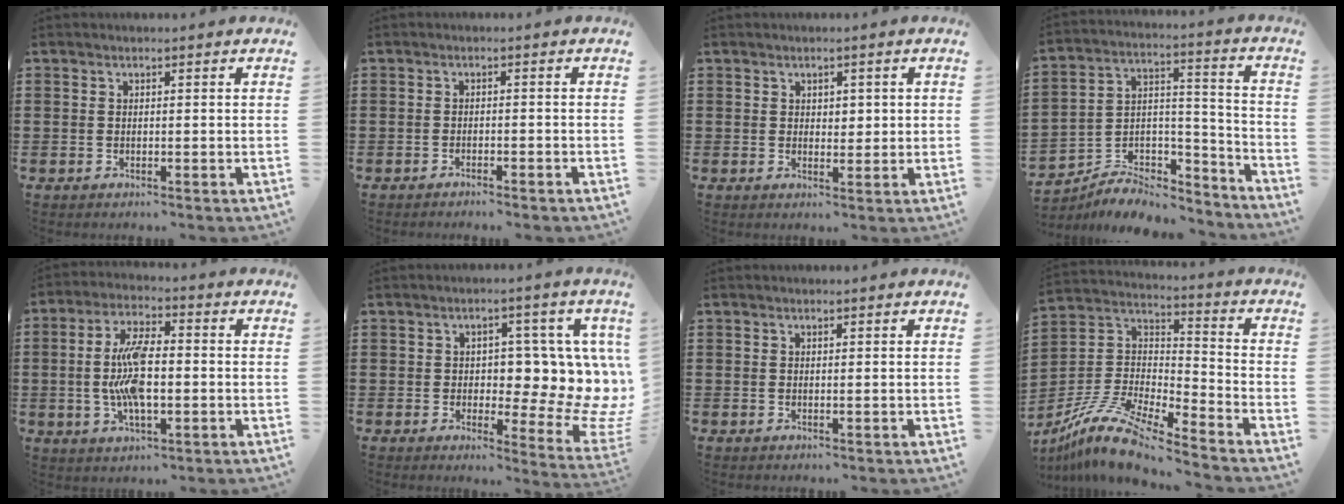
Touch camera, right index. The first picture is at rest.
{"total": 1.2, "force": [-1.2, -0.1, 0.3], "torque": [-0.007, 0.002, -0.024]}
{"total": 1.6, "force": [0.7, 1.2, 0.9], "torque": [-0.012, 0.005, 0.010]}
{"total": 6.4, "force": [-5.6, 2.9, 1.2], "torque": [-0.025, 0.014, -0.110]}
{"total": 10.1, "force": [-0.8, 3.9, 9.3], "torque": [-0.198, -0.001, -0.018]}
{"total": 7.6, "force": [1.1, 4.3, 6.1], "torque": [-0.080, -0.031, 0.011]}
{"total": 0.0}
{"total": 12.0, "force": [-10.3, 1.9, 5.9], "torque": [-0.135, 0.015, -0.208]}